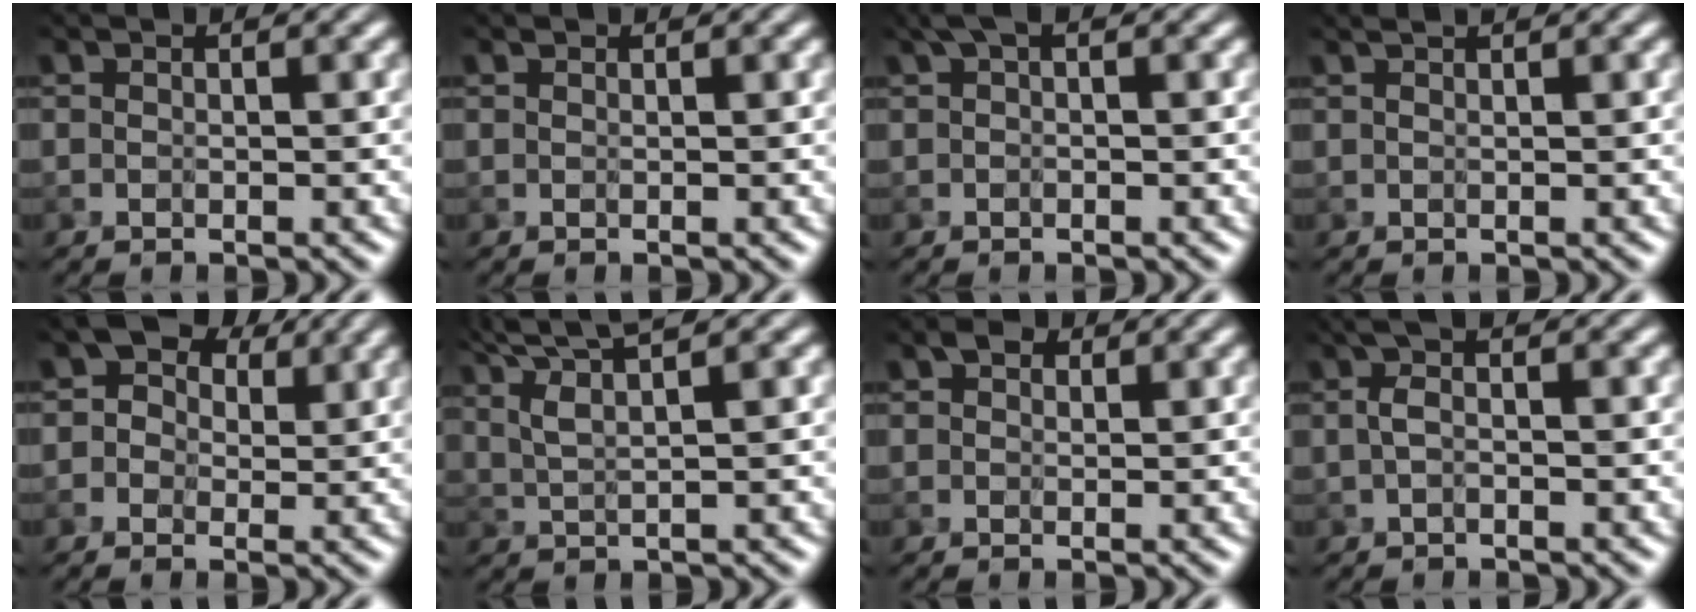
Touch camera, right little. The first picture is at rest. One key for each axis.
{"total": 0.0}
{"total": 1.4, "fx": 0.7, "fy": 0.5, "fz": 1.1, "tx": -0.021, "ty": 0.006, "tz": 0.013}
{"total": 1.0, "fx": 0.8, "fy": 0.2, "fz": 0.6, "tx": -0.005, "ty": 0.001, "tz": 0.002}
{"total": 4.1, "fx": 1.6, "fy": 3.1, "fz": 2.2, "tx": -0.027, "ty": 0.006, "tz": 0.011}
{"total": 5.7, "fx": 4.0, "fy": 1.1, "fz": 3.9, "tx": -0.069, "ty": 0.023, "tz": 0.051}
{"total": 1.5, "fx": 0.9, "fy": 1.0, "fz": 0.7, "tx": -0.013, "ty": 0.003, "tz": 0.015}
{"total": 1.8, "fx": 0.1, "fy": 0.6, "fz": 1.7, "tx": -0.037, "ty": 0.006, "tz": -0.001}